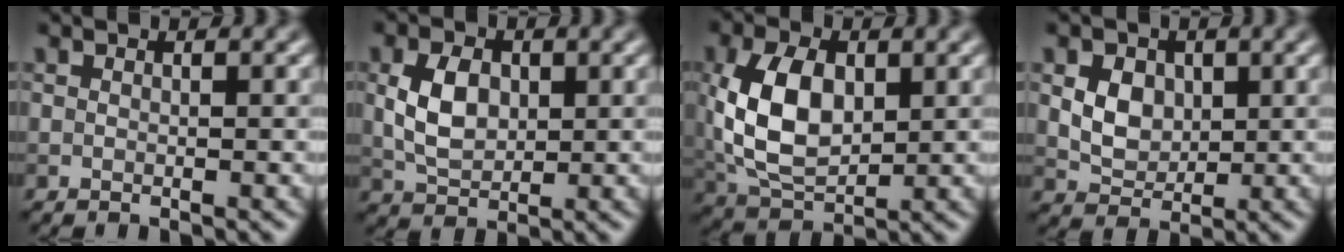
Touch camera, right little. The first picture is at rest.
{"total": 4.1, "force": [0.4, 2.8, 3.0], "torque": [-0.069, 0.001, 0.006]}
{"total": 7.8, "force": [0.9, 4.8, 6.1], "torque": [-0.137, 0.003, 0.016]}
{"total": 3.7, "force": [0.6, 2.8, 2.2], "torque": [-0.042, -0.004, 0.006]}